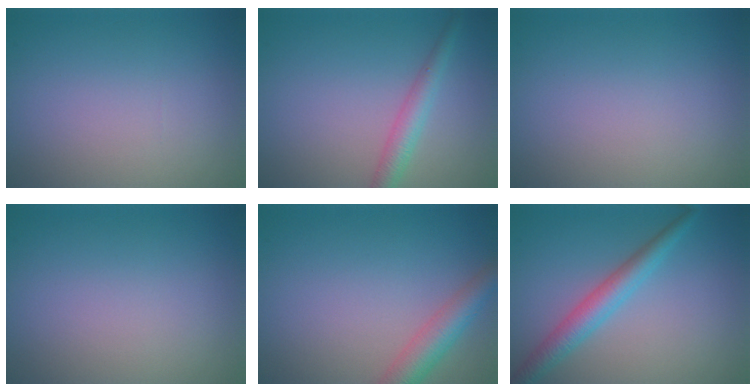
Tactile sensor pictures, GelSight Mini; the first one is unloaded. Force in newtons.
{"total": 2.6, "press": 2.6, "slide": 0.1}
{"total": 0.0}
{"total": 0.0}
{"total": 3.7, "press": 3.7, "slide": 0.2}
{"total": 3.4, "press": 3.4, "slide": 0.1}